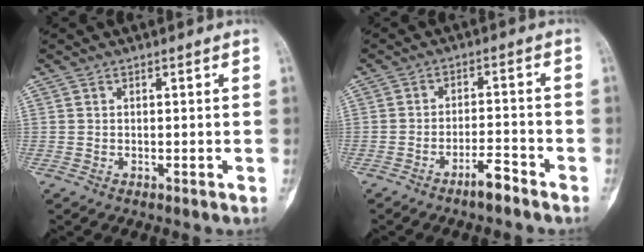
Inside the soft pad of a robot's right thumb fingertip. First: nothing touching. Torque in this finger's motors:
{"motor_torque": [1.31, 0.26, 0.50, -0.80, 0.23]}